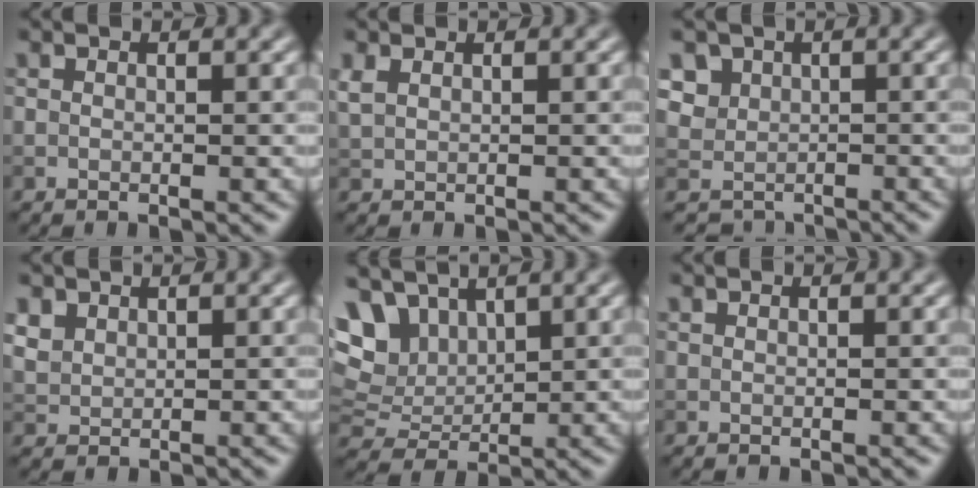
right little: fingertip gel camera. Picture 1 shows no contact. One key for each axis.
{"total": 1.1, "fx": 0.6, "fy": 0.6, "fz": 0.7, "tx": -0.020, "ty": 0.001, "tz": 0.016}
{"total": 3.3, "fx": 0.6, "fy": 3.3, "fz": 0.4, "tx": -0.014, "ty": 0.002, "tz": 0.003}
{"total": 1.6, "fx": 1.0, "fy": 1.2, "fz": 0.4, "tx": -0.013, "ty": 0.001, "tz": 0.025}
{"total": 7.1, "fx": 3.6, "fy": 4.7, "fz": 3.9, "tx": -0.096, "ty": 0.013, "tz": 0.074}
{"total": 0.0}